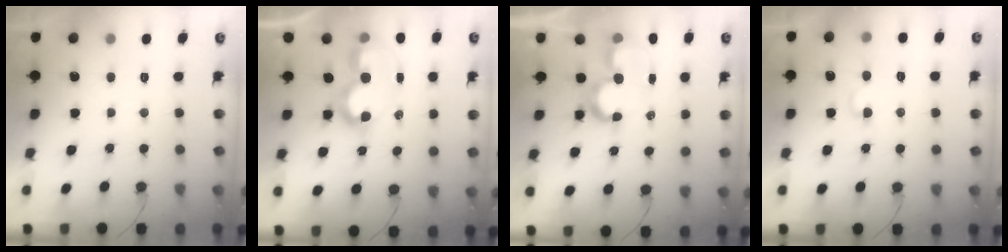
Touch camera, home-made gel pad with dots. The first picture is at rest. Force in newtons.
{"total": 9.4, "press": 9.4, "slide": 0.8}
{"total": 10.3, "press": 10.3, "slide": 0.6}
{"total": 4.0, "press": 3.9, "slide": 0.4}